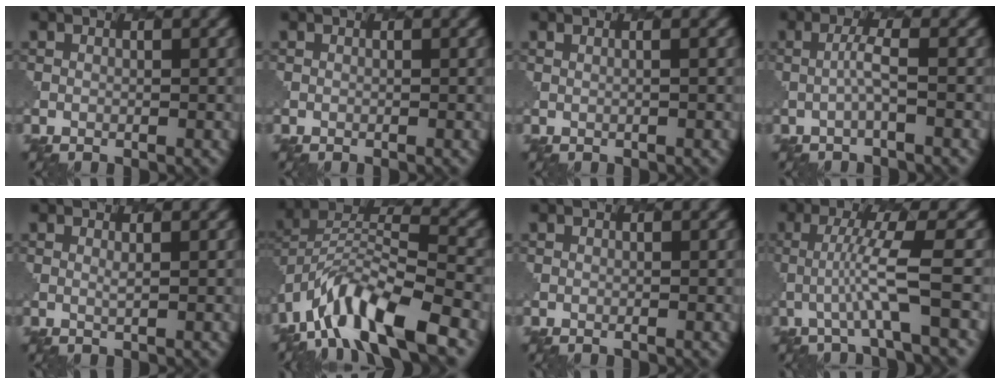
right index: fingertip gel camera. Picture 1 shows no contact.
{"total": 0.0}
{"total": 1.2, "force": [0.5, 0.6, 0.9], "torque": [-0.006, -0.004, 0.001]}
{"total": 1.7, "force": [-0.2, 0.2, 1.7], "torque": [-0.034, 0.002, -0.008]}
{"total": 0.7, "force": [0.5, 0.2, 0.4], "torque": [-0.006, -0.003, 0.008]}
{"total": 9.9, "force": [-6.4, 3.2, 6.9], "torque": [-0.118, 0.003, -0.129]}
{"total": 0.0}
{"total": 4.0, "force": [-0.8, 0.1, 3.9], "torque": [-0.072, 0.006, -0.022]}